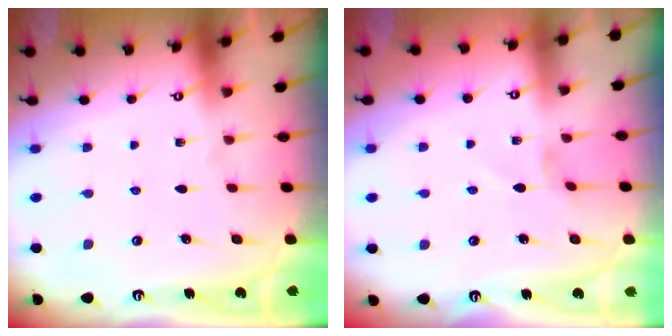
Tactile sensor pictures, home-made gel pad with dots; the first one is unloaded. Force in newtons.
{"total": 1.8, "press": 1.7, "slide": 0.3}